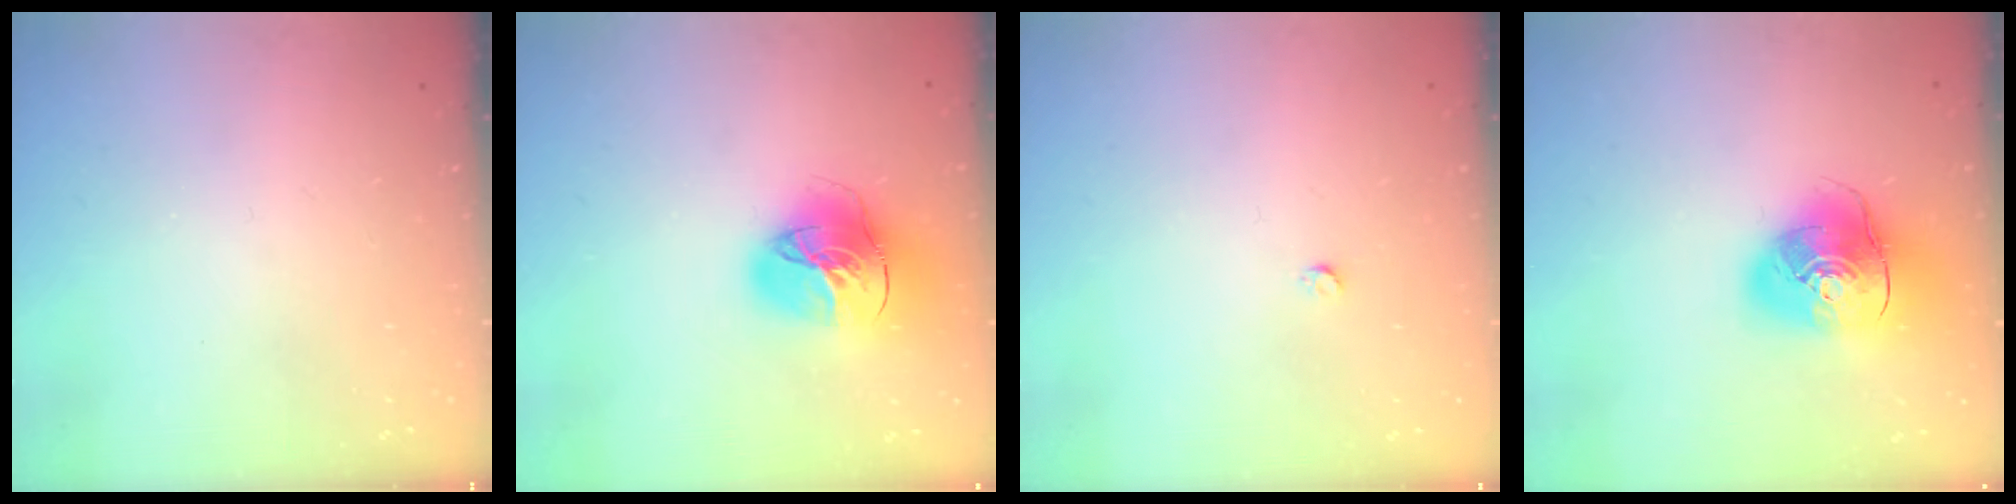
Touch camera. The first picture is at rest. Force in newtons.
{"total": 20.1, "press": 20.0, "slide": 2.1}
{"total": 2.4, "press": 2.4, "slide": 0.3}
{"total": 14.0, "press": 13.8, "slide": 2.4}